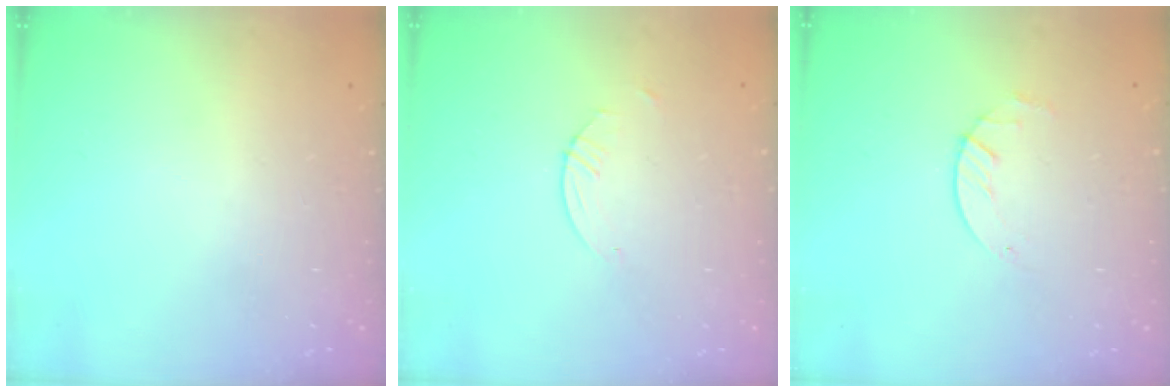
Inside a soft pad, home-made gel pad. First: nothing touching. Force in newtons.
{"total": 0.8, "press": 0.8, "slide": 0.2}
{"total": 1.8, "press": 1.8, "slide": 0.2}